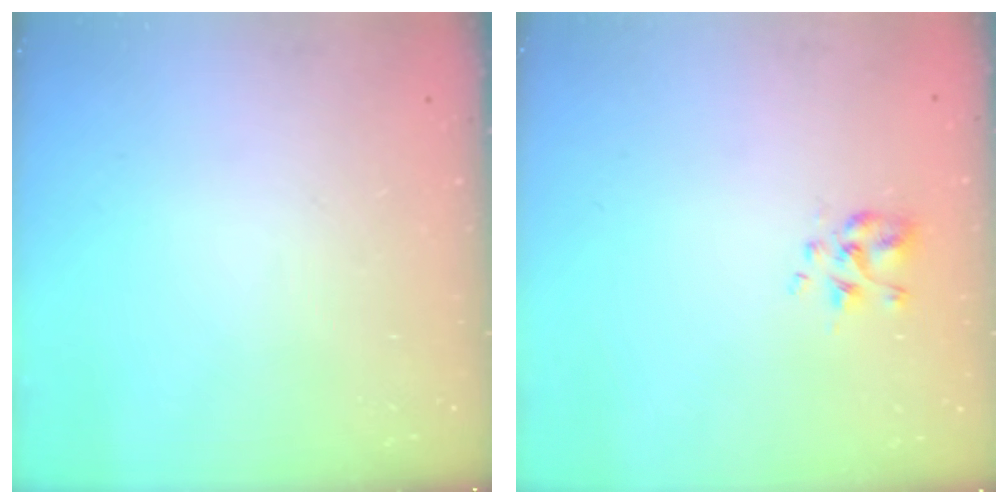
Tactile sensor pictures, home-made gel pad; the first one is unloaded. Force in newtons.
{"total": 2.3, "press": 2.1, "slide": 0.9}